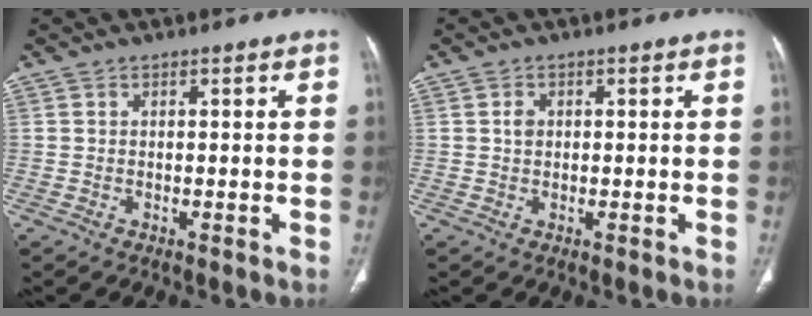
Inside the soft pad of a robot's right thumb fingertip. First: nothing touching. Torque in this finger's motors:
{"motor_torque": [-0.02, 0.32, 0.29, -0.16, -0.02]}